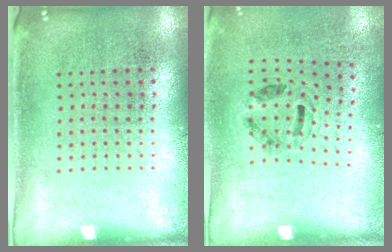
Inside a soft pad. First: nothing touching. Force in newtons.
{"total": 1.2, "press": 0.8, "slide": 0.8}